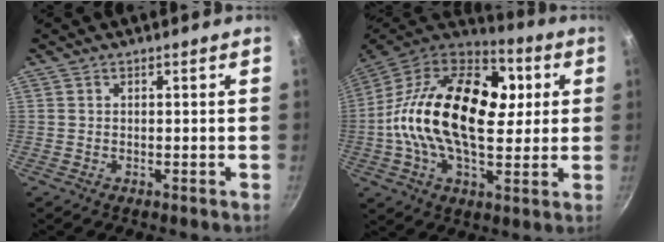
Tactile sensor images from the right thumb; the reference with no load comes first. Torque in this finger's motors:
{"motor_torque": [0.25, 1.24, 2.29, -0.41, 0.68]}